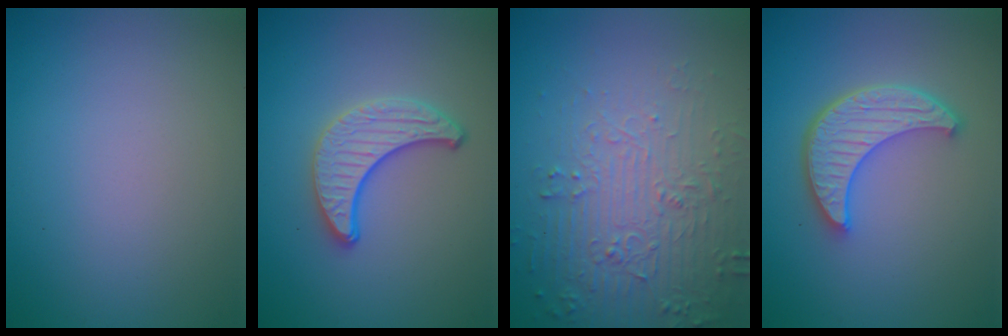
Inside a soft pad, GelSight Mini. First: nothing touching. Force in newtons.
{"total": 3.6, "press": 3.2, "slide": 1.6}
{"total": 4.5, "press": 4.3, "slide": 1.3}
{"total": 5.3, "press": 4.1, "slide": 3.4}